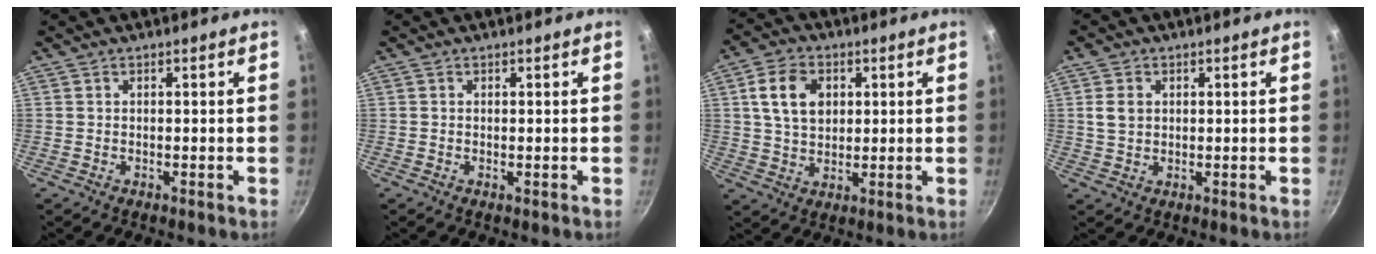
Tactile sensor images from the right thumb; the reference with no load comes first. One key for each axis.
{"total": 0.0}
{"total": 9.1, "fx": 2.2, "fy": 6.7, "fz": 5.7, "tx": -0.086, "ty": 0.004, "tz": 0.039}
{"total": 3.8, "fx": 0.9, "fy": 2.9, "fz": 2.3, "tx": -0.037, "ty": 0.000, "tz": 0.017}